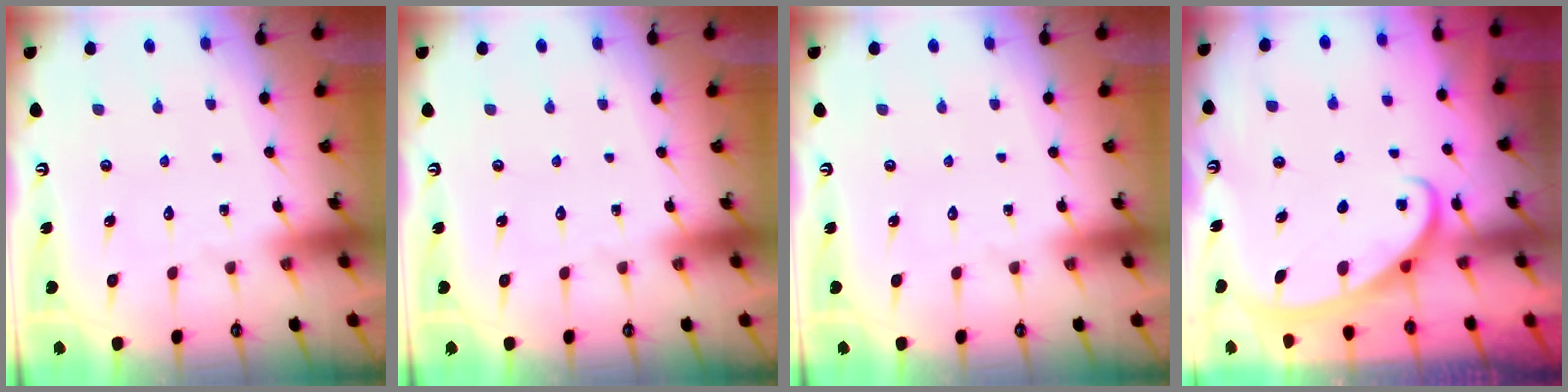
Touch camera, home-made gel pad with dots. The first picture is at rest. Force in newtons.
{"total": 0.0}
{"total": 0.0}
{"total": 2.6, "press": 2.6, "slide": 0.4}